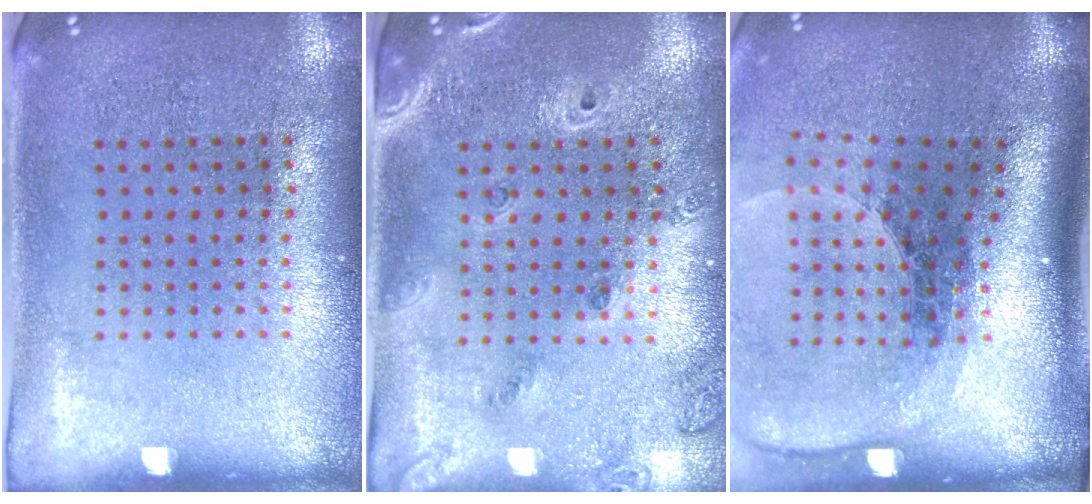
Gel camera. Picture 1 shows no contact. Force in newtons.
{"total": 1.5, "press": 1.5, "slide": 0.4}
{"total": 2.6, "press": 1.9, "slide": 1.8}